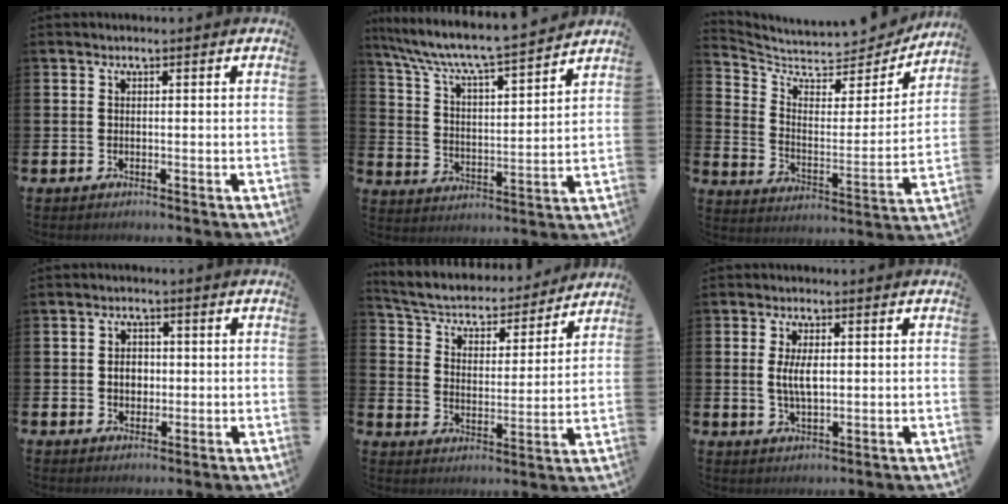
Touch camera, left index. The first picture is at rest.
{"total": 7.7, "force": [7.3, 0.3, 2.6], "torque": [-0.085, -0.058, 0.121]}
{"total": 7.4, "force": [6.8, 2.3, 1.7], "torque": [-0.068, -0.060, 0.112]}
{"total": 2.9, "force": [0.0, 2.3, 1.7], "torque": [-0.008, -0.003, -0.010]}
{"total": 5.0, "force": [4.7, 1.6, 1.0], "torque": [-0.050, -0.041, 0.073]}
{"total": 4.2, "force": [0.7, 1.9, 3.7], "torque": [-0.063, 0.002, 0.007]}